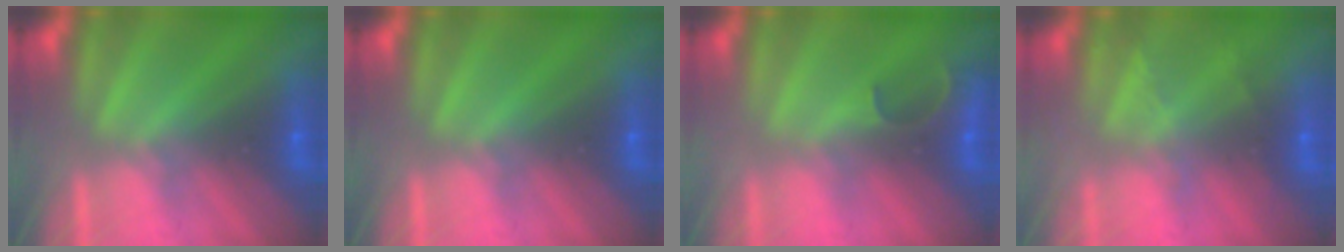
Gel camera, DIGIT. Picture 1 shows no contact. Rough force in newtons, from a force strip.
{"total": 0.0}
{"total": 2.9}
{"total": 2.2}